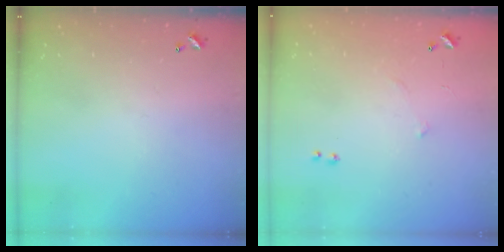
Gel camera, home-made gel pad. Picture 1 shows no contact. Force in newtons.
{"total": 5.9, "press": 5.9, "slide": 0.8}